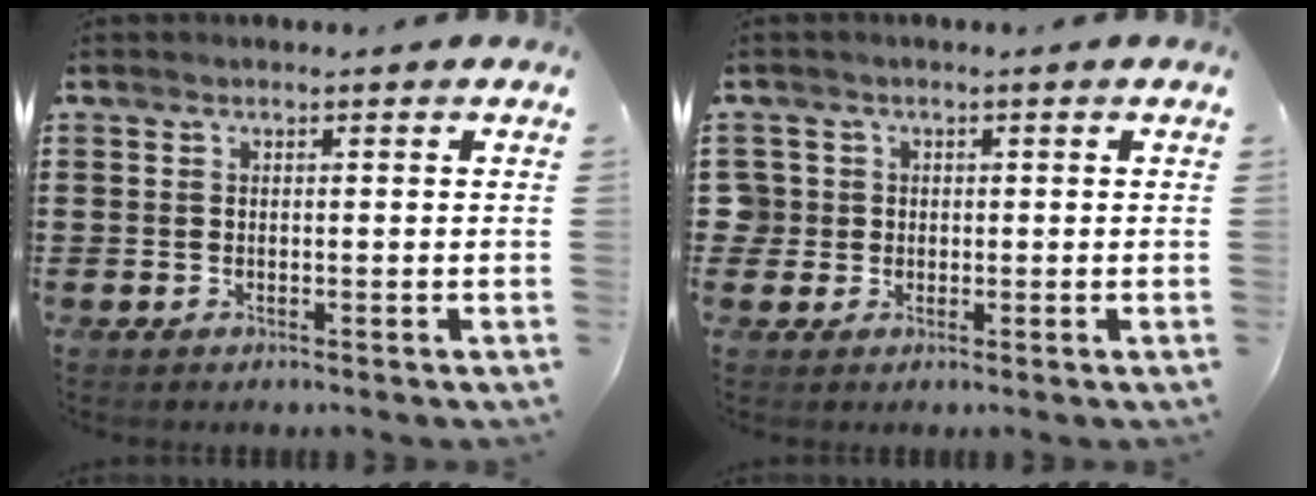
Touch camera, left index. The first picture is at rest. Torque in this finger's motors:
{"motor_torque": [-0.09, -0.01, -0.03, -0.03]}